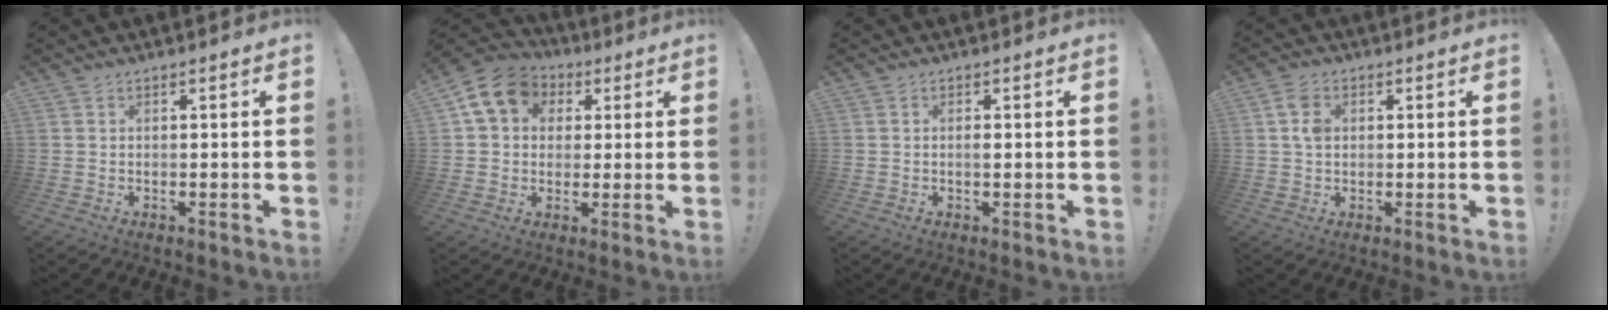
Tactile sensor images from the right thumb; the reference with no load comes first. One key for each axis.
{"total": 12.1, "fx": 4.4, "fy": 9.7, "fz": 5.7, "tx": -0.083, "ty": -0.009, "tz": 0.089}
{"total": 0.7, "fx": -0.2, "fy": 0.2, "fz": 0.7, "tx": -0.009, "ty": -0.002, "tz": -0.005}
{"total": 5.4, "fx": 1.0, "fy": 3.8, "fz": 3.6, "tx": -0.056, "ty": 0.007, "tz": 0.020}